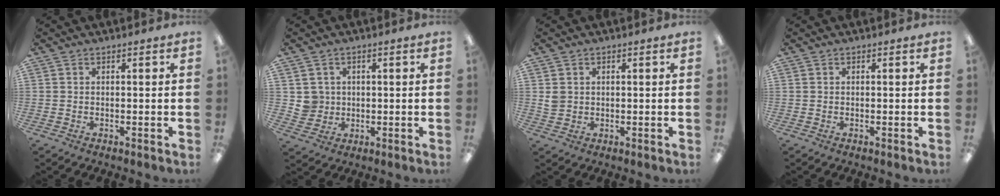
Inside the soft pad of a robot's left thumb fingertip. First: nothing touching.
{"total": 4.4, "force": [1.0, 4.3, 0.2], "torque": [-0.003, 0.004, 0.018]}
{"total": 2.5, "force": [0.7, 2.3, 0.7], "torque": [-0.007, 0.001, 0.010]}
{"total": 0.0}